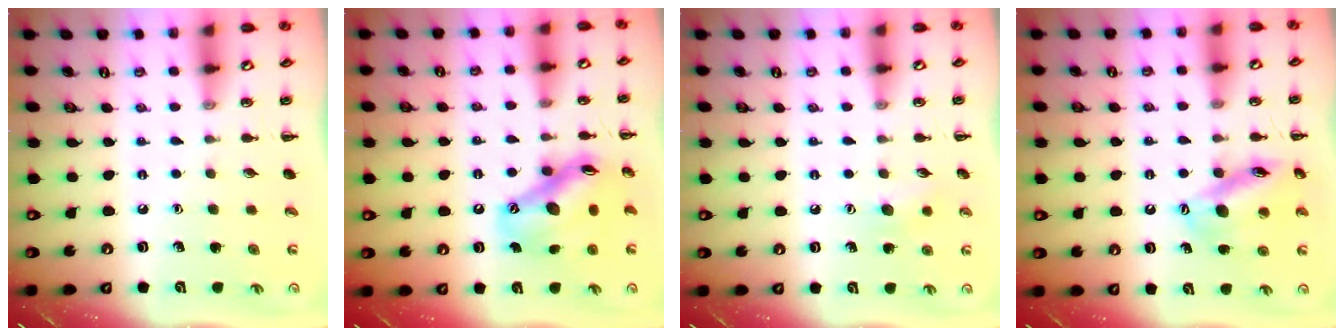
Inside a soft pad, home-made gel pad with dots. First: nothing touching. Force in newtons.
{"total": 15.3, "press": 14.9, "slide": 3.4}
{"total": 5.8, "press": 5.7, "slide": 1.3}
{"total": 14.2, "press": 14.0, "slide": 2.6}